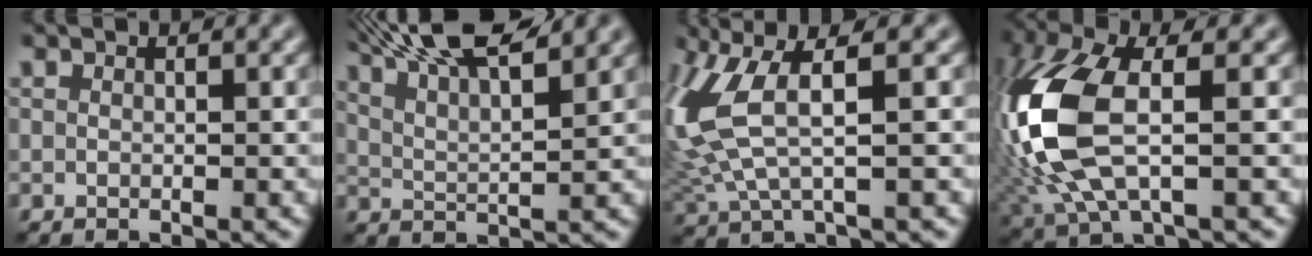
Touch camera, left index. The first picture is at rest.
{"total": 11.0, "force": [8.3, 2.9, 6.7], "torque": [-0.096, 0.029, 0.088]}
{"total": 7.1, "force": [1.8, 2.3, 6.4], "torque": [-0.172, 0.006, 0.038]}
{"total": 10.6, "force": [0.3, 4.8, 9.5], "torque": [-0.238, 0.000, 0.004]}